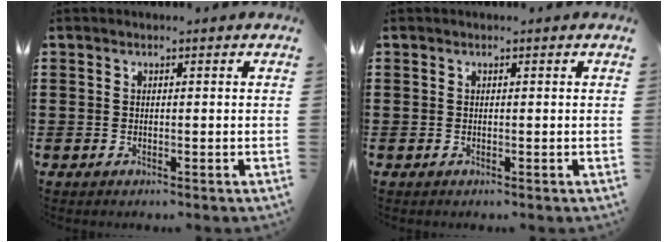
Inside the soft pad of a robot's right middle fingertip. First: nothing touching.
{"total": 0.0}